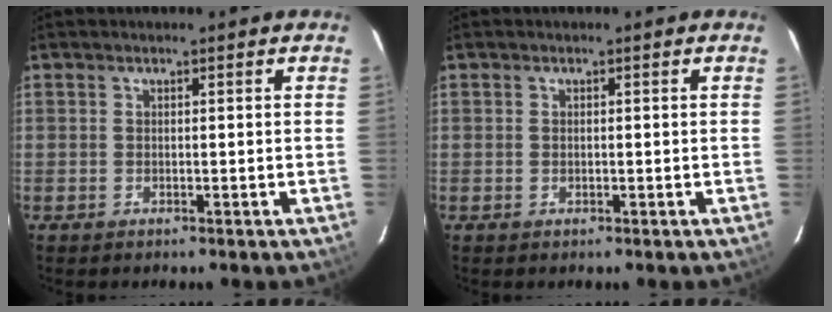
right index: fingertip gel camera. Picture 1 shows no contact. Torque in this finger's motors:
{"motor_torque": [-0.10, 0.04, -0.06, -0.01]}